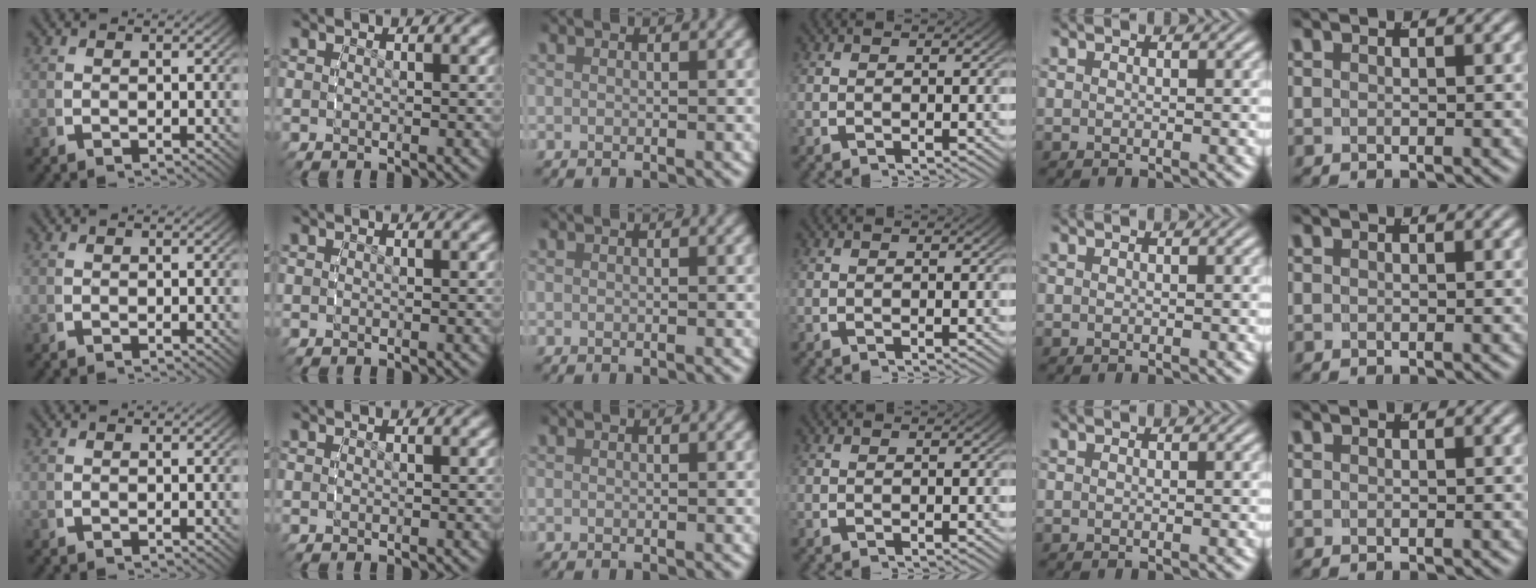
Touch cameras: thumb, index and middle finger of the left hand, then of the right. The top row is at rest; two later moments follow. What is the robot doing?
{"motion": "reach", "object": "string"}